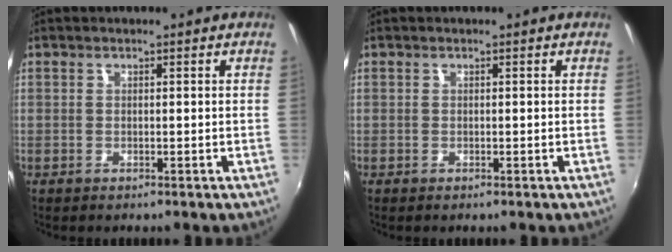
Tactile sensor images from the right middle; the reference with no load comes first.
{"total": 0.0}